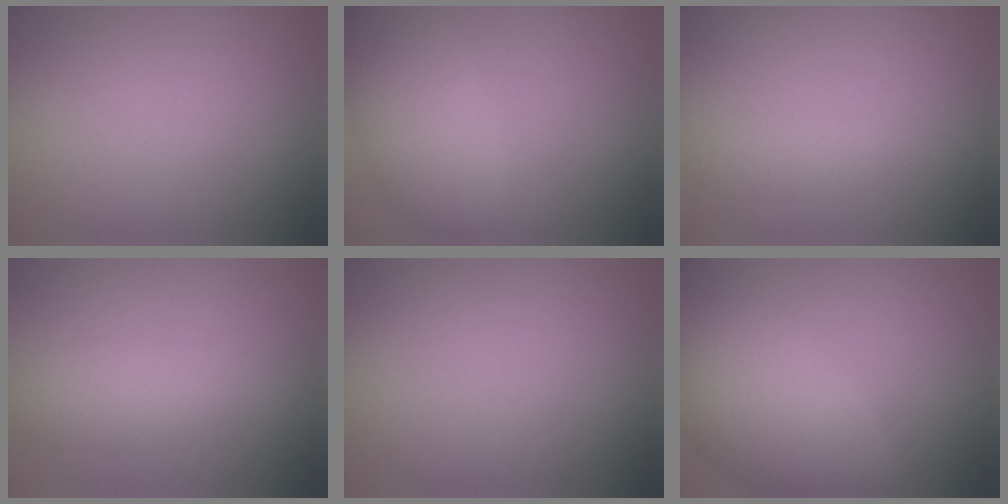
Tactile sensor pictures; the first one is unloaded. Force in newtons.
{"total": 3.0, "press": 3.0, "slide": 0.3}
{"total": 1.4, "press": 1.4, "slide": 0.1}
{"total": 2.8, "press": 2.8, "slide": 0.1}
{"total": 0.0}
{"total": 5.5, "press": 5.5, "slide": 0.4}